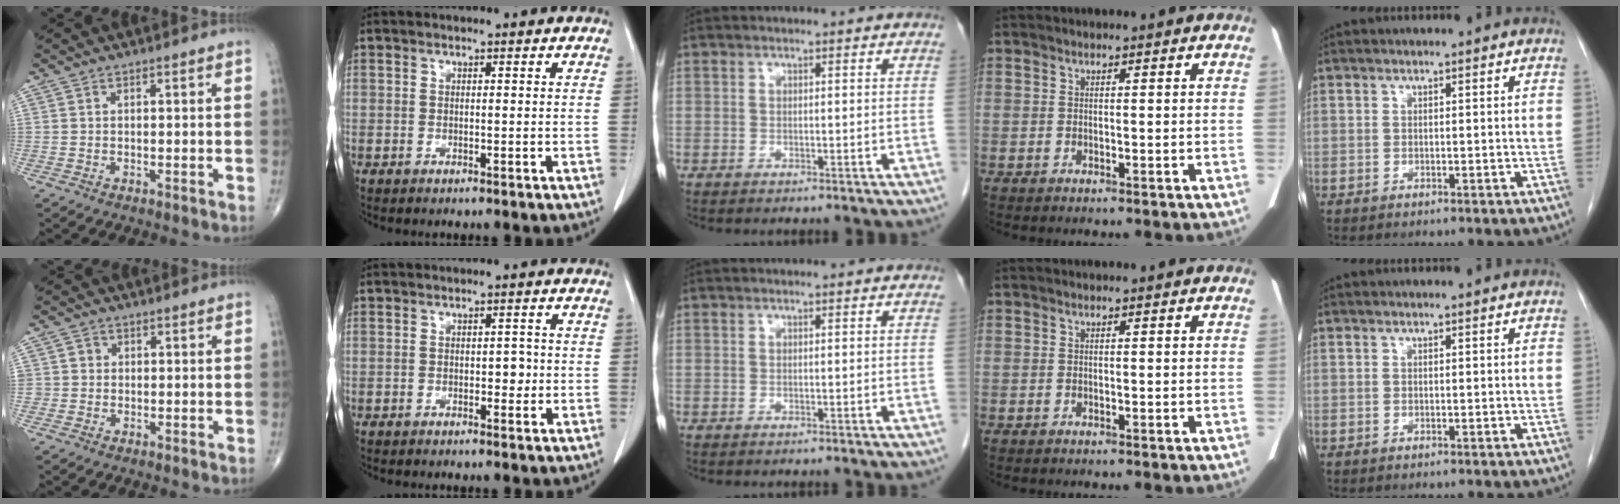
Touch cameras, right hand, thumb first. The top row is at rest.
{"thumb": {"total": 2.0, "force": [-0.1, 1.9, 0.2], "torque": [0.012, 0.007, -0.005]}, "index": {"total": 1.5, "force": [-0.3, 1.0, 1.2], "torque": [-0.009, 0.005, -0.002]}}